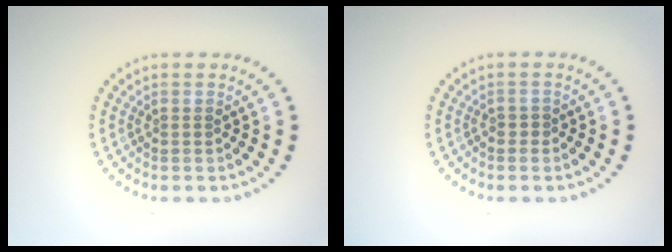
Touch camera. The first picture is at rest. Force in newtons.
{"total": 0.5, "press": 0.4, "slide": 0.4}